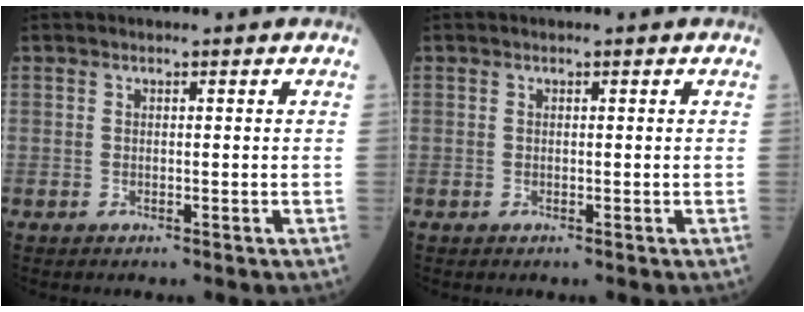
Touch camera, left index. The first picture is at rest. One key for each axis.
{"total": 0.0}